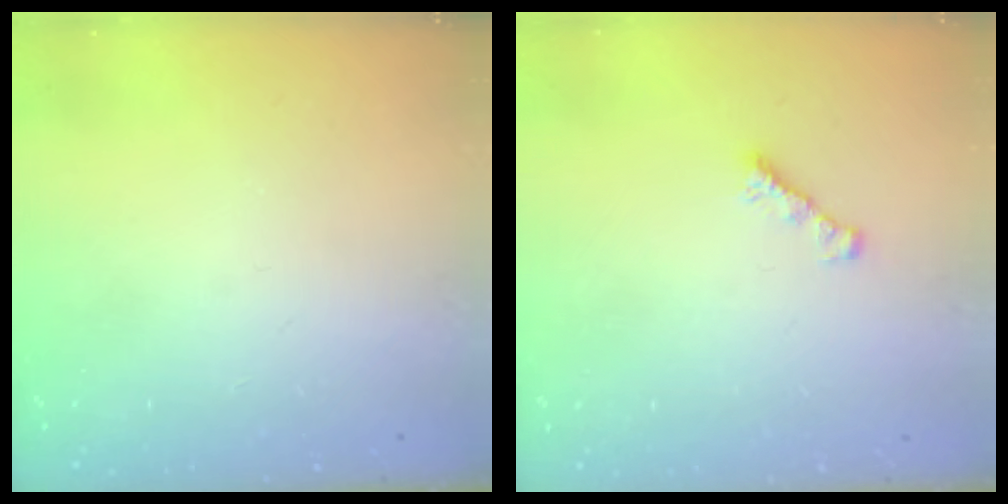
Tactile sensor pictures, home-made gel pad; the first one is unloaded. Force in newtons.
{"total": 1.8, "press": 1.7, "slide": 0.6}